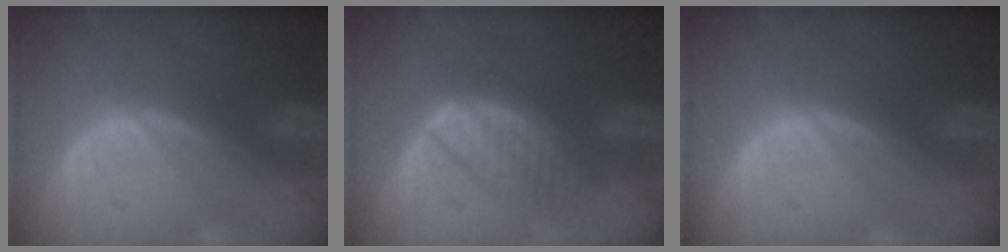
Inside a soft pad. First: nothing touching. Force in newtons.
{"total": 6.0, "press": 5.9, "slide": 1.1}
{"total": 0.0}